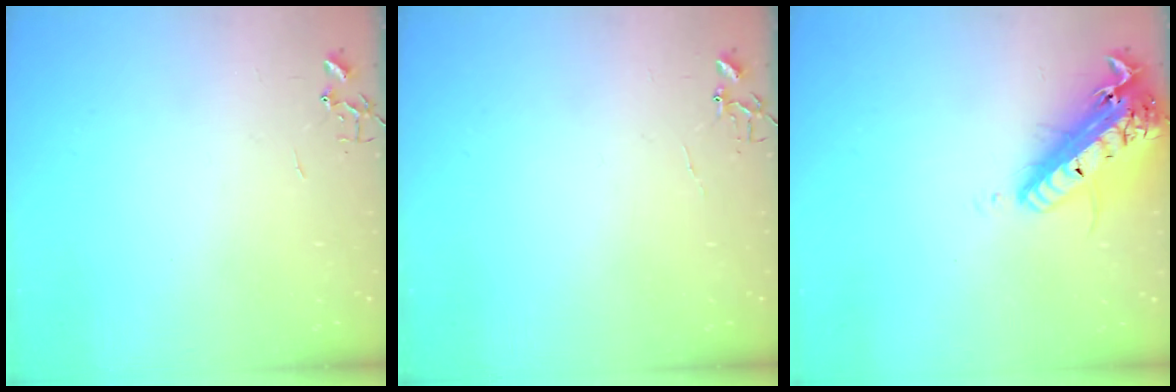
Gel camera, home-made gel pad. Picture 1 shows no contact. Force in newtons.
{"total": 4.3, "press": 4.3, "slide": 0.3}
{"total": 21.3, "press": 20.9, "slide": 4.2}